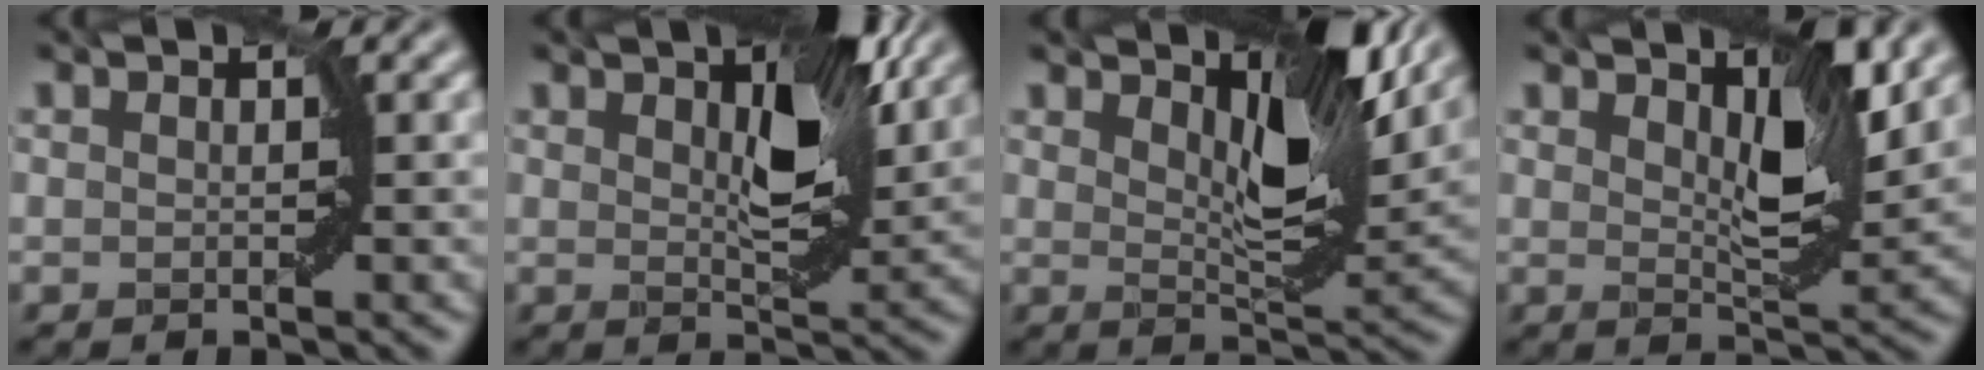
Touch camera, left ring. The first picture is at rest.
{"total": 6.4, "force": [2.4, 2.4, 5.4], "torque": [-0.080, 0.000, 0.041]}
{"total": 7.1, "force": [4.1, 2.1, 5.5], "torque": [-0.084, -0.002, 0.065]}
{"total": 5.2, "force": [2.5, 1.5, 4.3], "torque": [-0.065, -0.005, 0.040]}